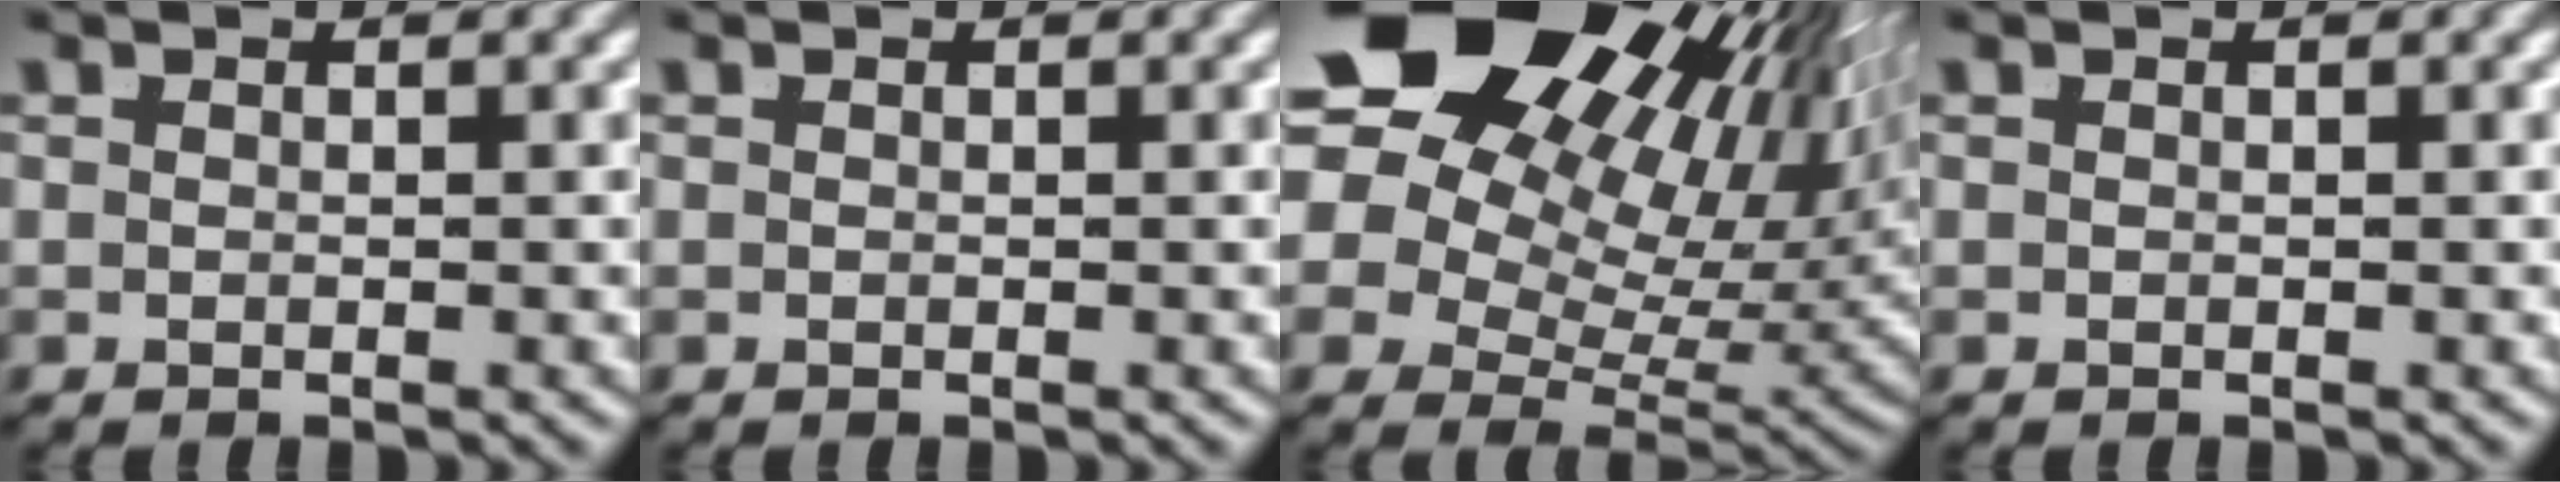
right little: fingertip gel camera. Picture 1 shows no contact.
{"total": 0.0}
{"total": 24.1, "force": [6.6, 16.4, 16.4], "torque": [-0.282, 0.015, 0.087]}
{"total": 0.0}